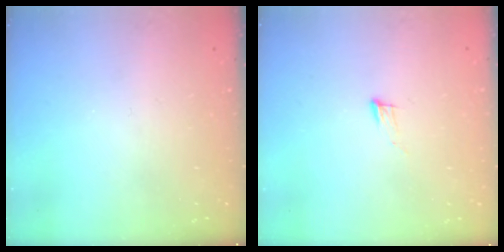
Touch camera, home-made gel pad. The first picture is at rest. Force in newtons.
{"total": 5.2, "press": 5.1, "slide": 1.0}